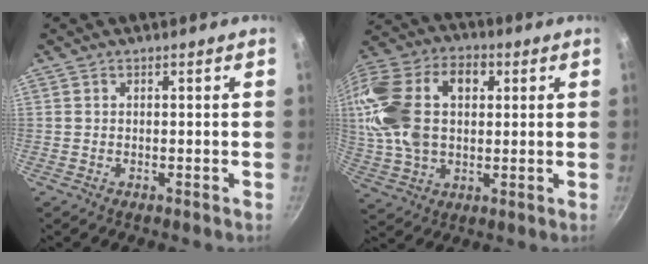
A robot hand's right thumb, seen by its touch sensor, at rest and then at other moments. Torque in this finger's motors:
{"motor_torque": [2.54, 2.47, 1.33, -0.48, 0.73]}